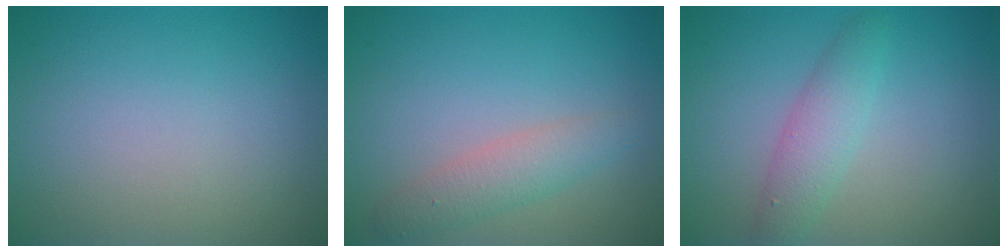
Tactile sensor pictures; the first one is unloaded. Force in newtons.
{"total": 2.6, "press": 2.6, "slide": 0.2}
{"total": 2.8, "press": 2.8, "slide": 0.1}